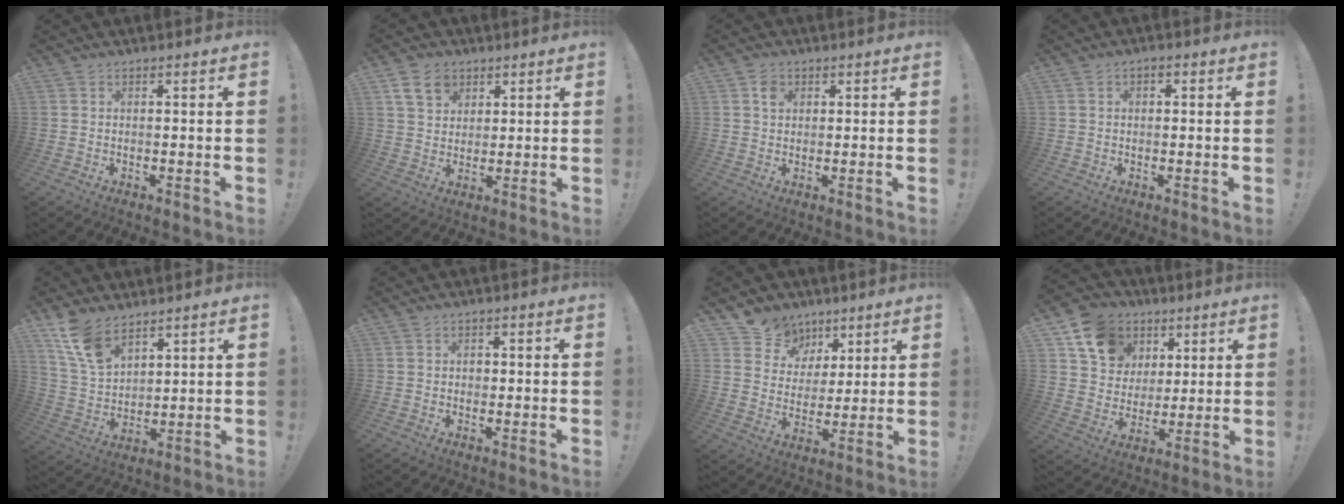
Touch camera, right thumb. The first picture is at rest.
{"total": 7.8, "force": [4.2, 5.8, 3.1], "torque": [-0.050, -0.012, 0.081]}
{"total": 2.6, "force": [1.0, 2.1, 1.1], "torque": [-0.003, -0.004, 0.014]}
{"total": 1.4, "force": [-0.5, 1.0, 0.8], "torque": [-0.021, 0.009, -0.009]}
{"total": 11.0, "force": [8.0, 5.4, 5.3], "torque": [-0.107, -0.039, 0.158]}
{"total": 1.2, "force": [-0.4, 1.0, 0.5], "torque": [-0.012, 0.005, -0.008]}
{"total": 9.9, "force": [5.8, 7.8, 1.4], "torque": [-0.017, -0.046, 0.117]}
{"total": 13.6, "force": [6.6, 11.0, 4.3], "torque": [-0.062, -0.032, 0.133]}